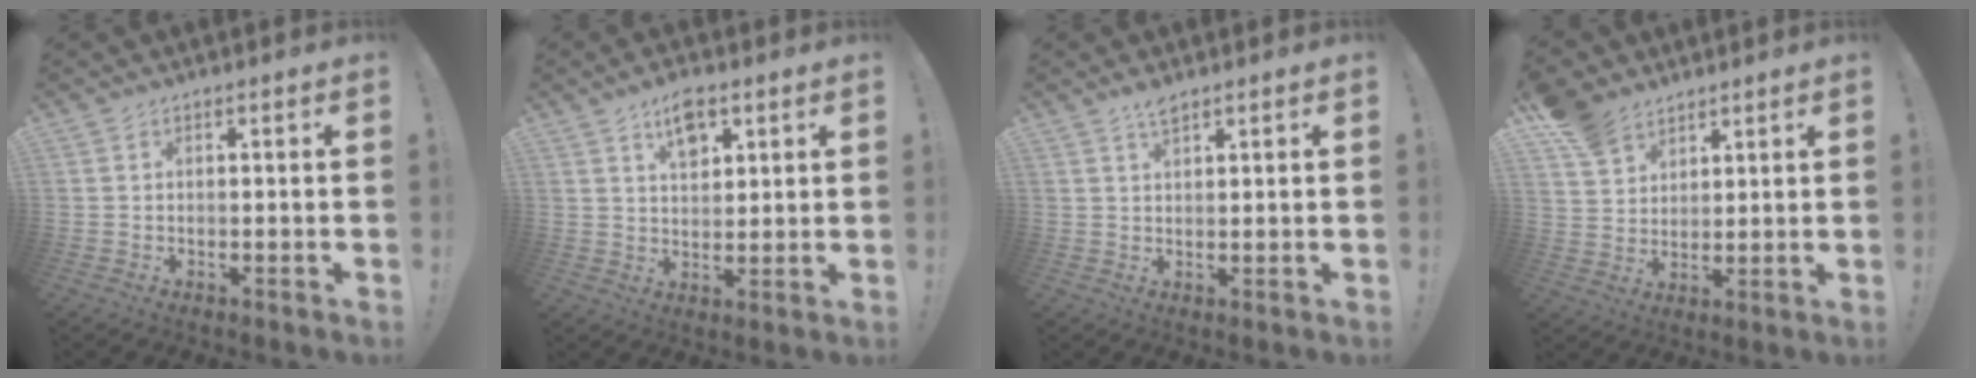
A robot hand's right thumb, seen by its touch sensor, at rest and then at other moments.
{"total": 7.8, "force": [4.3, 4.3, 5.0], "torque": [-0.076, -0.011, 0.076]}
{"total": 2.9, "force": [2.3, 0.6, 1.7], "torque": [-0.024, -0.013, 0.037]}
{"total": 9.1, "force": [6.8, 5.7, 2.0], "torque": [-0.029, -0.040, 0.134]}